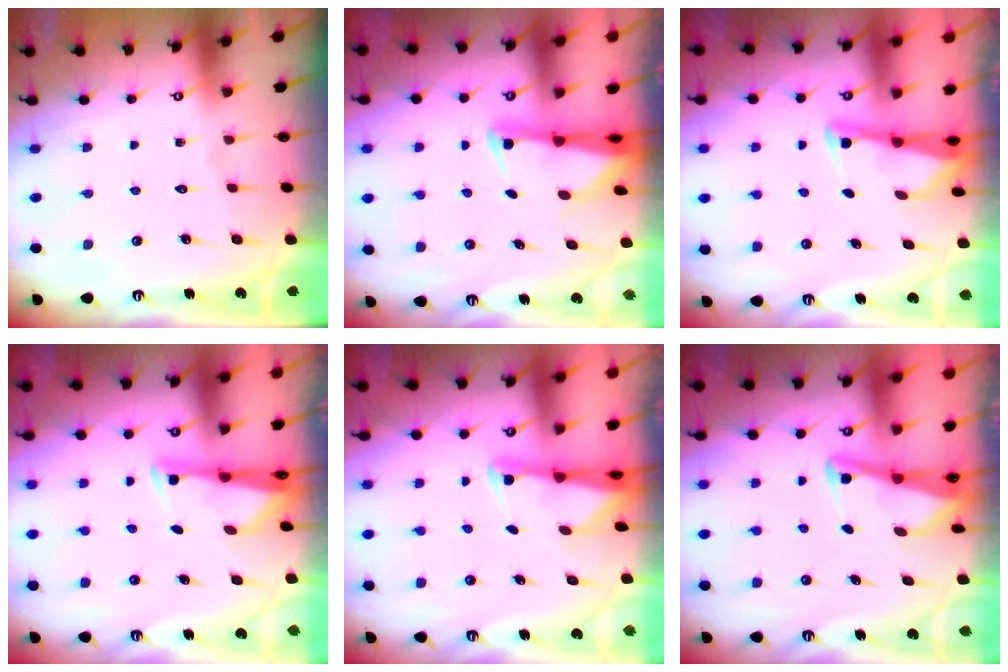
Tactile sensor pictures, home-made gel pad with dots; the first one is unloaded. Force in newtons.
{"total": 2.5, "press": 2.4, "slide": 0.5}
{"total": 3.1, "press": 3.0, "slide": 0.3}
{"total": 2.8, "press": 2.7, "slide": 0.4}
{"total": 2.1, "press": 2.0, "slide": 0.3}
{"total": 2.9, "press": 2.8, "slide": 0.4}